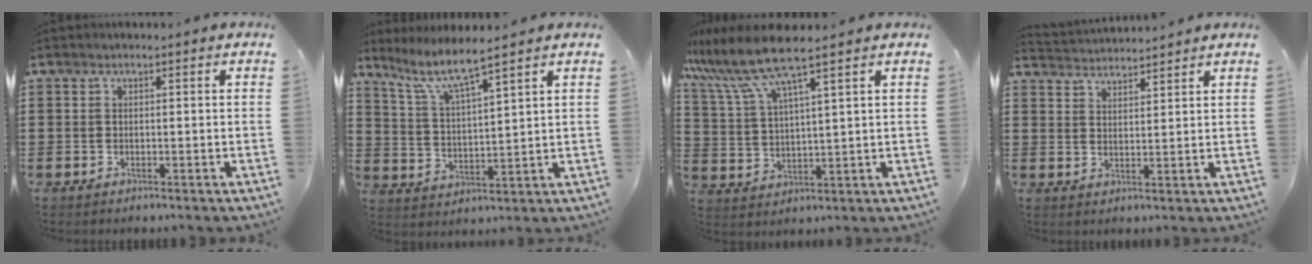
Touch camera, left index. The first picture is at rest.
{"total": 5.7, "force": [4.6, 0.2, 3.3], "torque": [-0.087, -0.023, 0.077]}
{"total": 8.6, "force": [6.8, 0.2, 5.2], "torque": [-0.132, -0.029, 0.118]}
{"total": 2.8, "force": [2.7, -0.1, -0.5], "torque": [-0.002, -0.012, 0.051]}